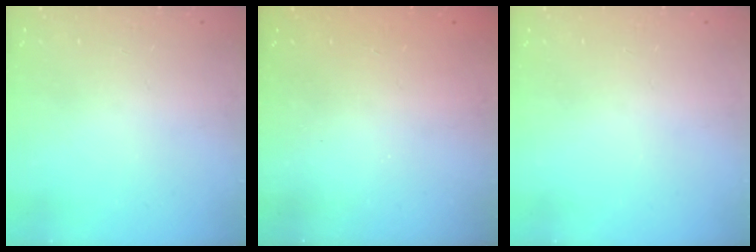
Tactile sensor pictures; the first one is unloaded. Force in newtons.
{"total": 2.5, "press": 2.4, "slide": 0.8}
{"total": 0.0}